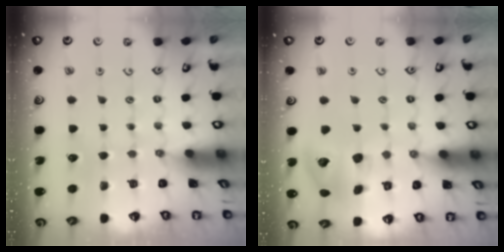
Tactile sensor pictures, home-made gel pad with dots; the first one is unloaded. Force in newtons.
{"total": 12.8, "press": 12.7, "slide": 1.9}